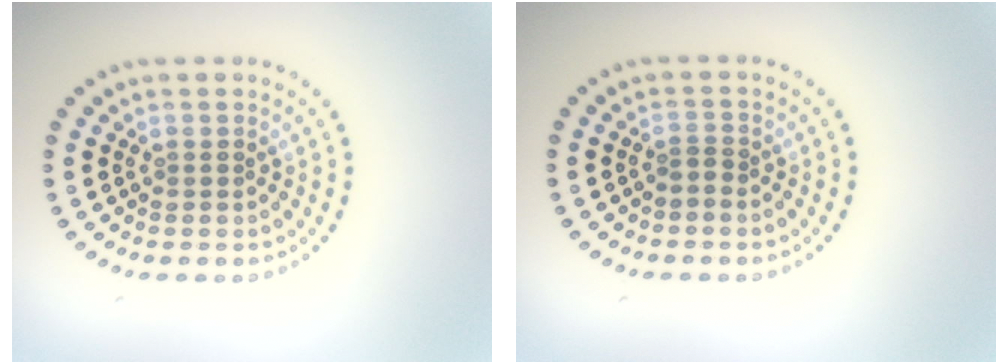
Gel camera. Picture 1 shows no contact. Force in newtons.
{"total": 0.8, "press": 0.4, "slide": 0.6}